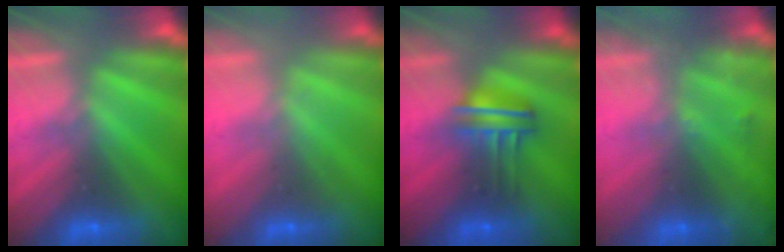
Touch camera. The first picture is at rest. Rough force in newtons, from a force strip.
{"total": 2.0}
{"total": 3.8}
{"total": 2.0}